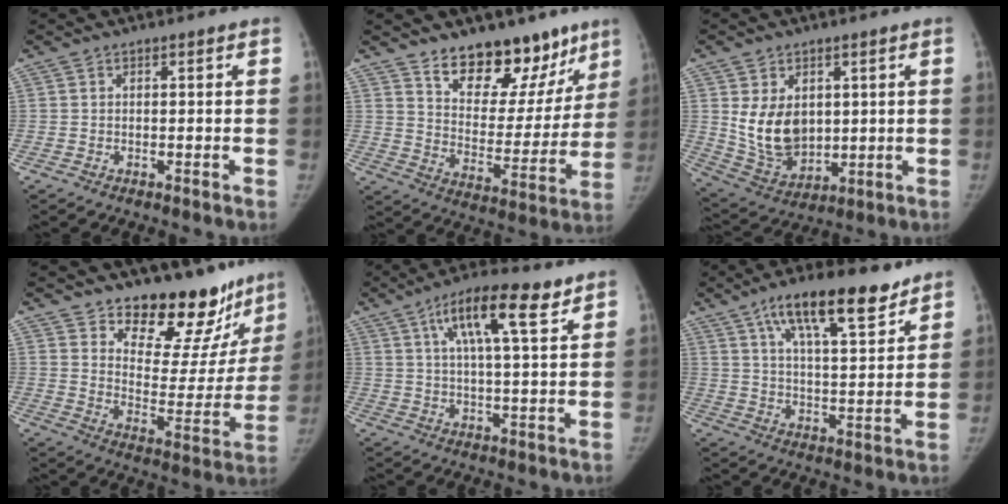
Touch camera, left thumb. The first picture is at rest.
{"total": 18.7, "force": [13.2, 9.8, 8.9], "torque": [-0.058, -0.085, 0.197]}
{"total": 11.6, "force": [2.1, 8.3, 7.8], "torque": [-0.103, -0.023, 0.063]}
{"total": 19.1, "force": [15.7, 8.6, 6.5], "torque": [-0.021, -0.126, 0.212]}
{"total": 12.7, "force": [6.7, 3.3, 10.3], "torque": [-0.159, -0.011, 0.107]}
{"total": 15.5, "force": [9.8, 5.0, 10.9], "torque": [-0.150, -0.037, 0.161]}